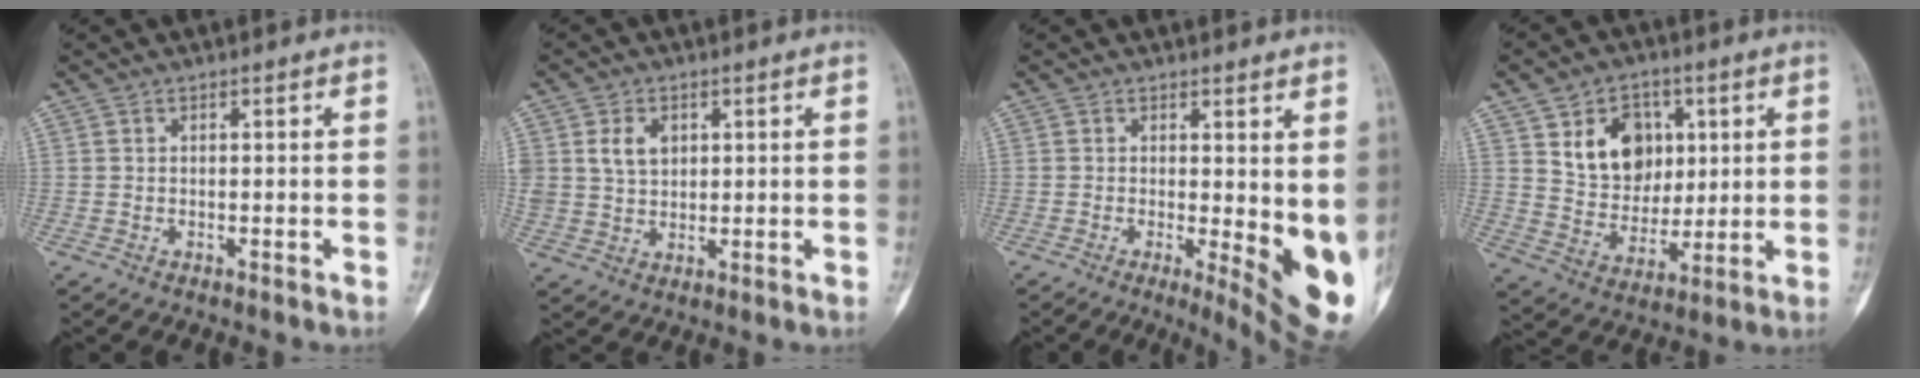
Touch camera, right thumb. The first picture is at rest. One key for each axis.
{"total": 6.1, "fx": 2.0, "fy": 4.5, "fz": 3.6, "tx": -0.049, "ty": -0.006, "tz": 0.042}
{"total": 10.6, "fx": 0.0, "fy": 3.7, "fz": 9.9, "tx": -0.120, "ty": -0.022, "tz": 0.007}
{"total": 13.2, "fx": 4.5, "fy": 10.1, "fz": 7.3, "tx": -0.070, "ty": -0.020, "tz": 0.085}